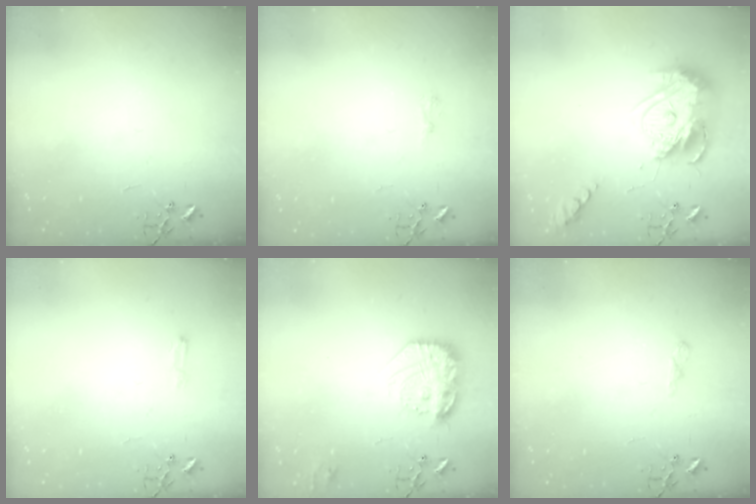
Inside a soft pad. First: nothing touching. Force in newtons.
{"total": 6.6, "press": 6.5, "slide": 0.8}
{"total": 19.3, "press": 19.2, "slide": 1.7}
{"total": 6.0, "press": 6.0, "slide": 0.7}
{"total": 18.9, "press": 18.8, "slide": 1.6}
{"total": 5.9, "press": 5.9, "slide": 0.7}